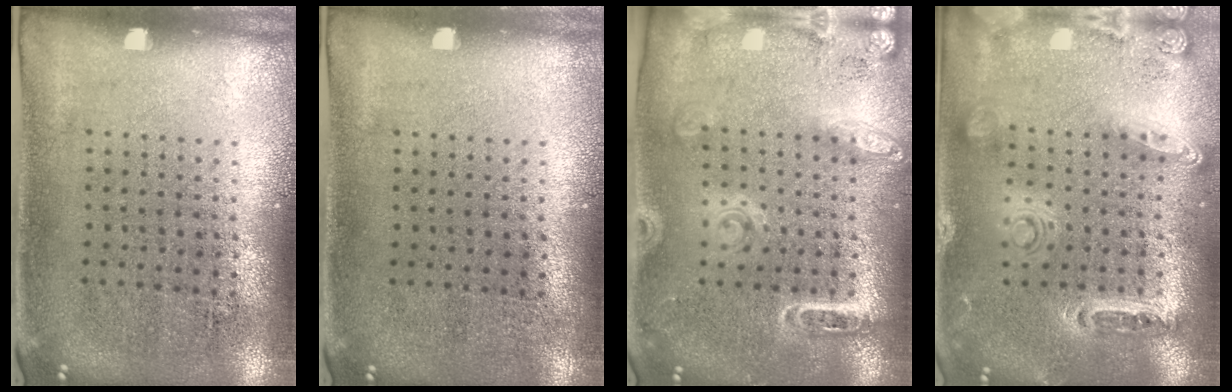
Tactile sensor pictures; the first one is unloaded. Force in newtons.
{"total": 0.0}
{"total": 1.8, "press": 1.7, "slide": 0.6}
{"total": 1.4, "press": 1.4, "slide": 0.3}